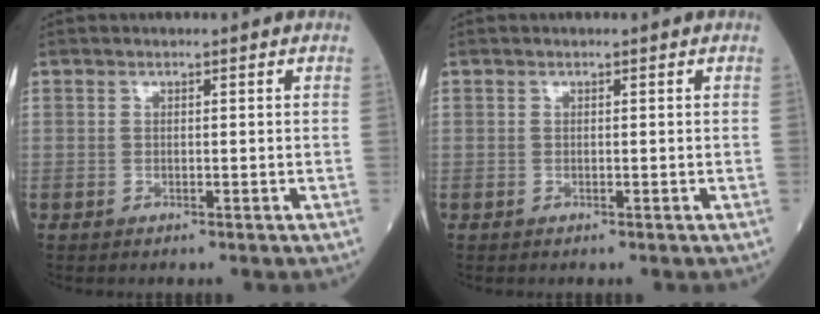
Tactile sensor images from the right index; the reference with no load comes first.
{"total": 0.0}